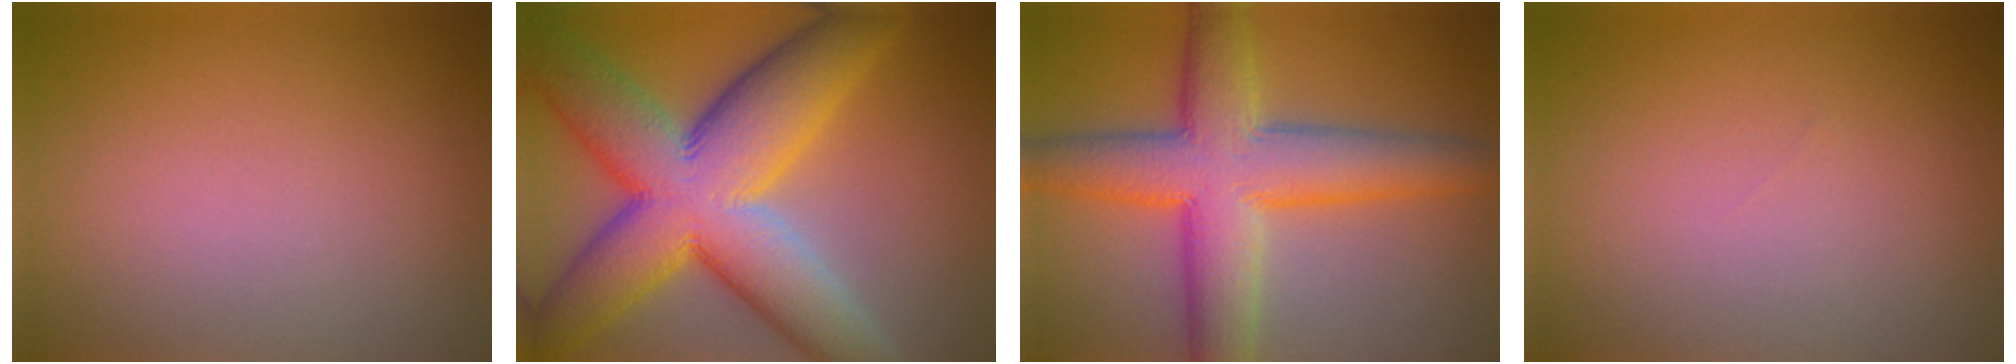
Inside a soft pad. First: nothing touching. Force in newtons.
{"total": 14.5, "press": 14.5, "slide": 0.9}
{"total": 9.4, "press": 9.4, "slide": 0.2}
{"total": 0.0}